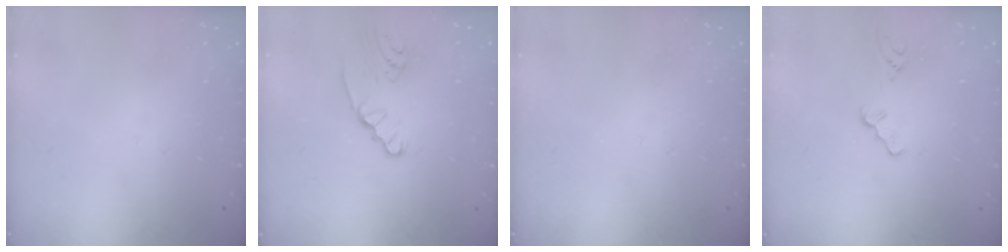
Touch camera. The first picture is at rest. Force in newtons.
{"total": 2.4, "press": 2.4, "slide": 0.1}
{"total": 0.0}
{"total": 1.9, "press": 1.9, "slide": 0.3}